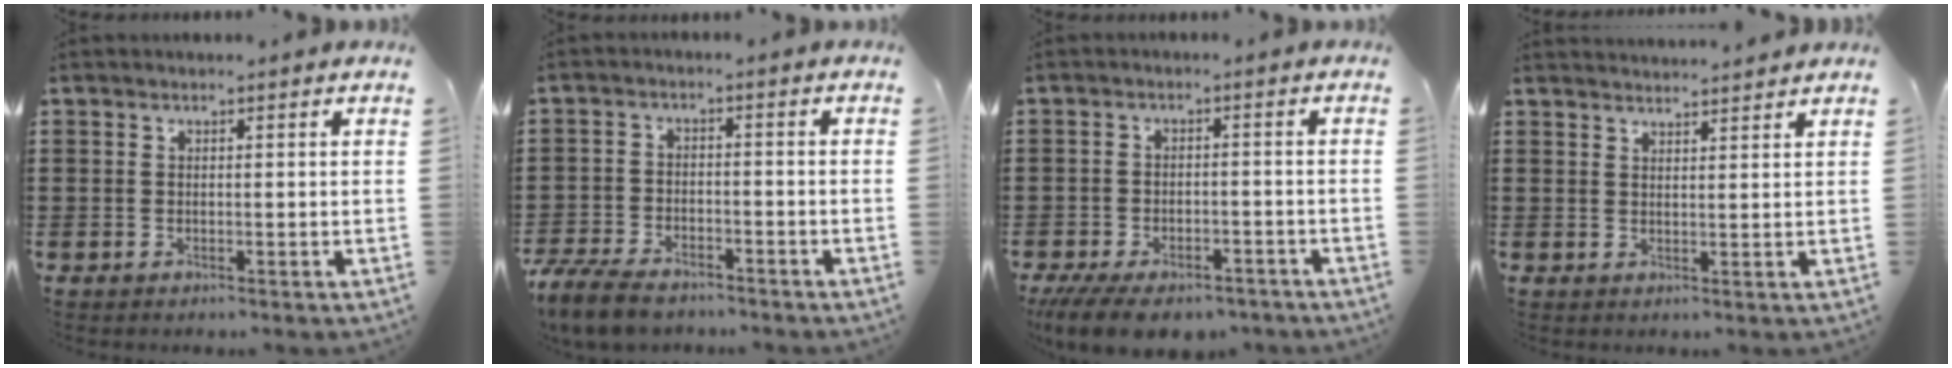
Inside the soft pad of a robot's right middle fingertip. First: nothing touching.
{"total": 5.5, "force": [-4.8, 1.6, 2.2], "torque": [-0.061, -0.001, -0.099]}
{"total": 5.3, "force": [-4.6, 1.6, 2.1], "torque": [-0.043, -0.002, -0.090]}
{"total": 2.3, "force": [2.3, -0.3, -0.3], "torque": [-0.001, -0.005, 0.044]}